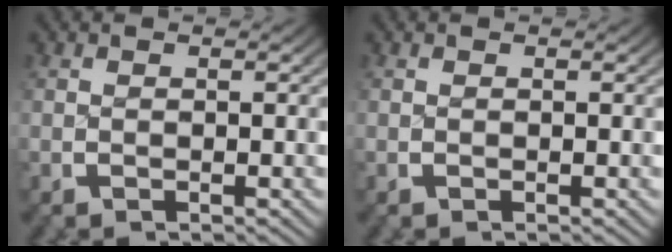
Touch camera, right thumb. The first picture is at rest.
{"total": 0.0}